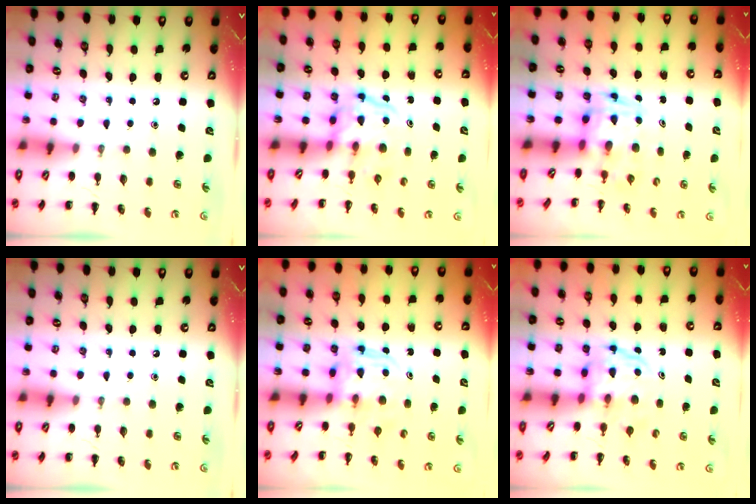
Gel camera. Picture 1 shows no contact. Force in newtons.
{"total": 4.0, "press": 3.9, "slide": 0.6}
{"total": 3.5, "press": 3.4, "slide": 0.6}
{"total": 0.0}
{"total": 3.8, "press": 3.8, "slide": 0.2}
{"total": 3.9, "press": 3.9, "slide": 0.3}